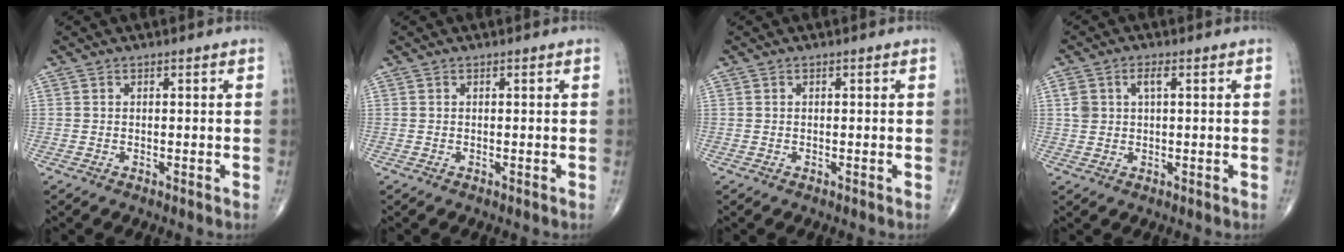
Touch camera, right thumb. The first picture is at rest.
{"total": 0.0}
{"total": 0.0}
{"total": 3.2, "force": [1.0, 2.2, 2.2], "torque": [-0.036, 0.003, 0.020]}